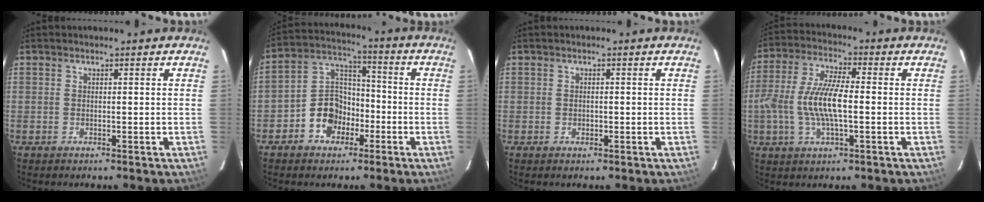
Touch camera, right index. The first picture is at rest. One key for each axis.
{"total": 9.1, "fx": -4.2, "fy": 7.2, "fz": 3.7, "tx": -0.077, "ty": 0.034, "tz": -0.068}
{"total": 0.9, "fx": -0.2, "fy": 0.8, "fz": 0.2, "tx": -0.002, "ty": -0.002, "tz": -0.002}
{"total": 11.2, "fx": -1.5, "fy": 3.4, "fz": 10.5, "tx": -0.218, "ty": 0.003, "tz": -0.031}